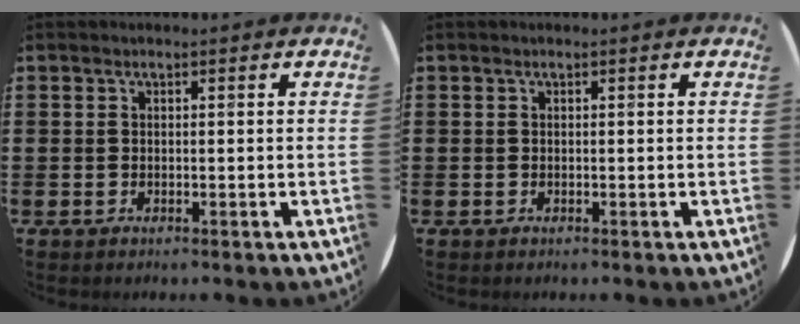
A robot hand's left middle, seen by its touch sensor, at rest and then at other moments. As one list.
[{"total": 0.0}]